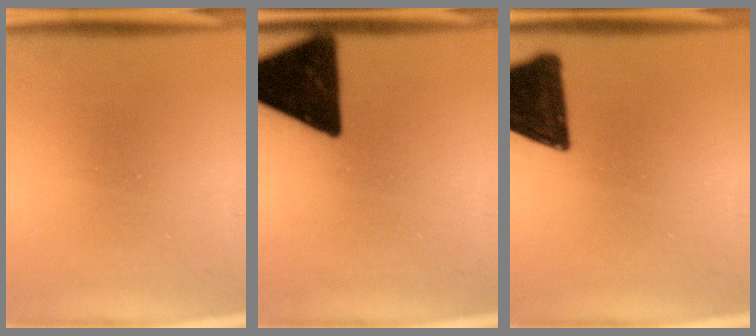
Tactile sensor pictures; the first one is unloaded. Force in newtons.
{"total": 15.9}
{"total": 15.5}